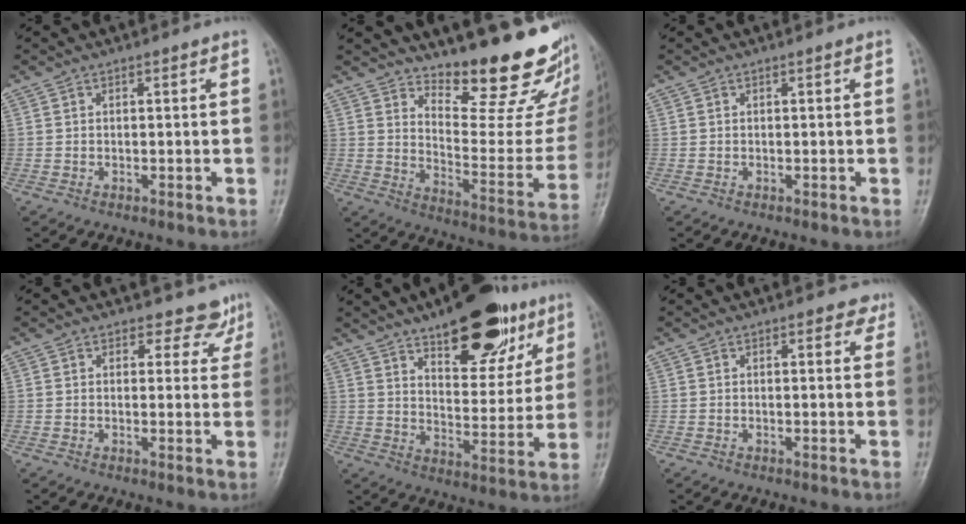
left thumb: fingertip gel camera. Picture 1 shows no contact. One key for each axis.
{"total": 20.2, "fx": 16.5, "fy": 5.3, "fz": 10.4, "tx": -0.103, "ty": -0.142, "tz": 0.230}
{"total": 0.0}
{"total": 4.9, "fx": 4.0, "fy": 2.8, "fz": 0.3, "tx": 0.028, "ty": -0.027, "tz": 0.035}
{"total": 19.8, "fx": 11.7, "fy": 8.7, "fz": 13.4, "tx": -0.138, "ty": -0.054, "tz": 0.177}
{"total": 2.3, "fx": 1.5, "fy": 1.3, "fz": 1.1, "tx": 0.009, "ty": -0.005, "tz": 0.013}